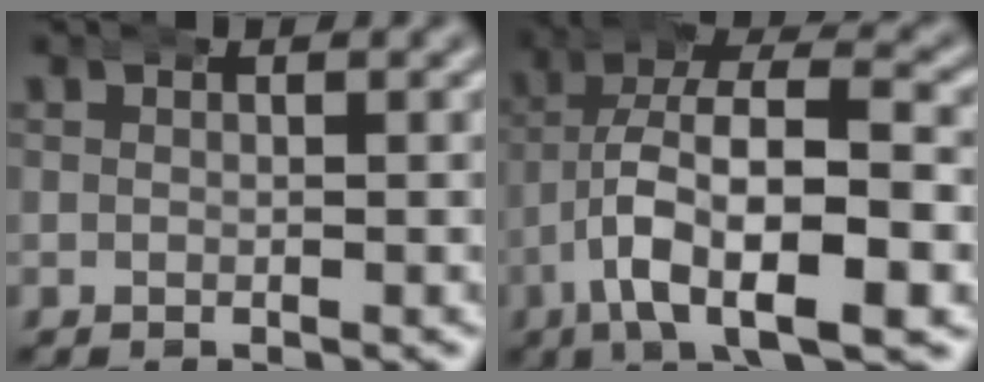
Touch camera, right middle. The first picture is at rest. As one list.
[{"total": 9.9, "force": [-0.9, 5.0, 8.5], "torque": [-0.150, -0.018, -0.012]}]